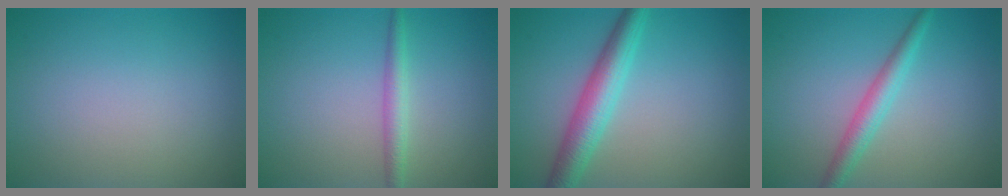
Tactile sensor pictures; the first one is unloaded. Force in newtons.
{"total": 1.9, "press": 1.9, "slide": 0.1}
{"total": 4.5, "press": 4.5, "slide": 0.1}
{"total": 2.7, "press": 2.7, "slide": 0.1}